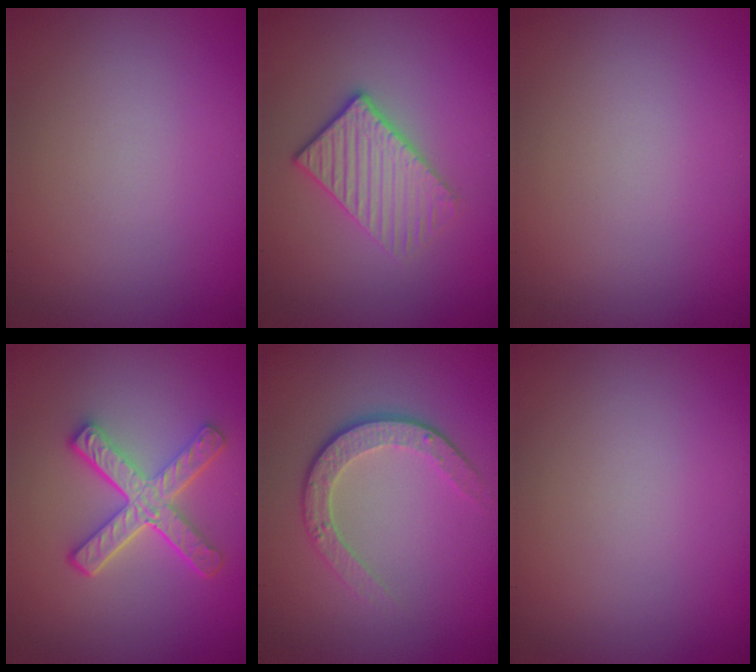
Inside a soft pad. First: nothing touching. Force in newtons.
{"total": 3.2, "press": 2.9, "slide": 1.4}
{"total": 0.0}
{"total": 5.1, "press": 3.7, "slide": 3.4}
{"total": 3.5, "press": 2.7, "slide": 2.3}
{"total": 0.0}